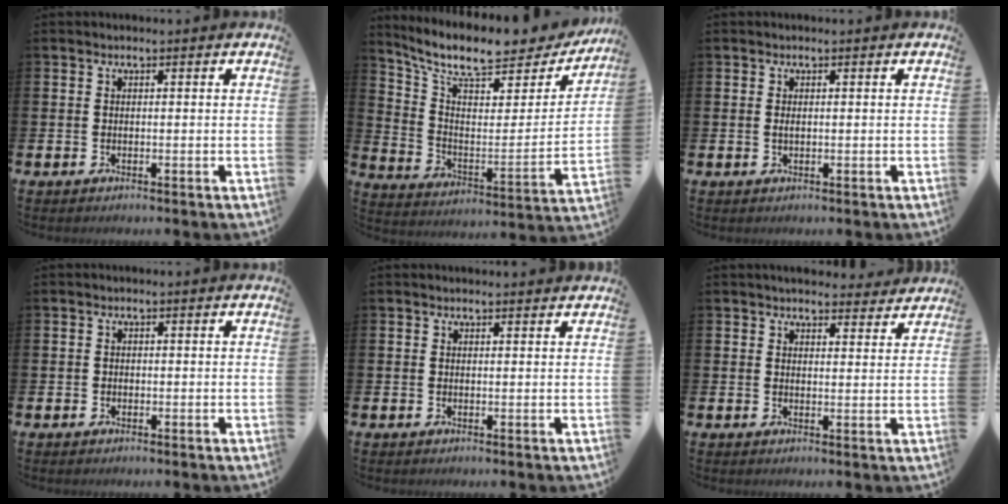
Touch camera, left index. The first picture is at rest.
{"total": 9.8, "force": [8.3, 2.8, 4.5], "torque": [-0.112, -0.058, 0.138]}
{"total": 0.7, "force": [0.1, 0.3, 0.6], "torque": [-0.011, 0.001, 0.000]}
{"total": 0.6, "force": [-0.2, 0.6, 0.2], "torque": [-0.002, 0.005, -0.006]}
{"total": 0.7, "force": [0.7, 0.1, 0.1], "torque": [0.013, -0.006, 0.010]}
{"total": 3.8, "force": [3.7, 0.8, 0.2], "torque": [0.005, -0.021, 0.064]}